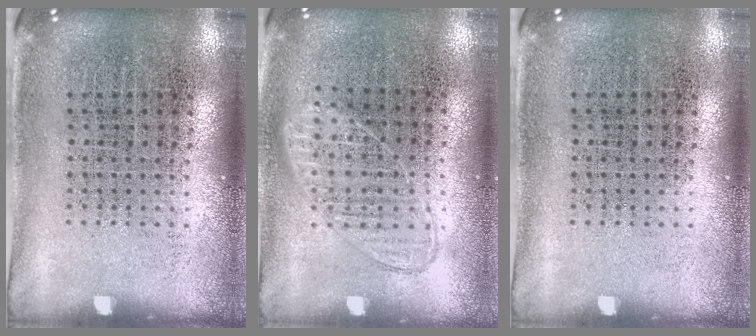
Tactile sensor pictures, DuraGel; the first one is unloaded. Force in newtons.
{"total": 0.9, "press": 0.9, "slide": 0.3}
{"total": 0.0}